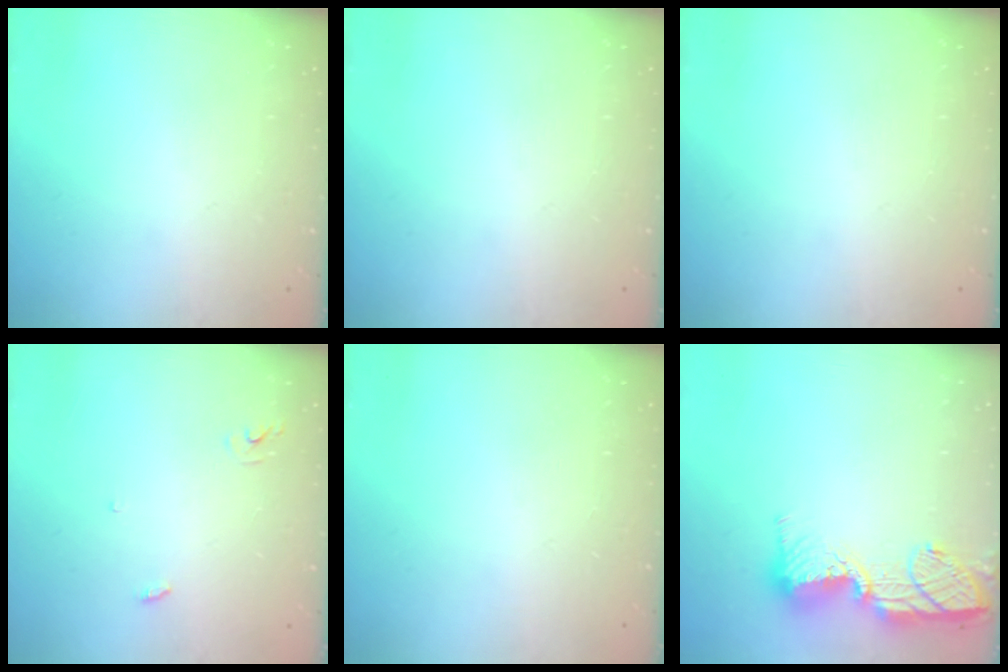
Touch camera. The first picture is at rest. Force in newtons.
{"total": 0.0}
{"total": 0.0}
{"total": 2.9, "press": 2.9, "slide": 0.2}
{"total": 0.0}
{"total": 16.3, "press": 16.3, "slide": 1.3}